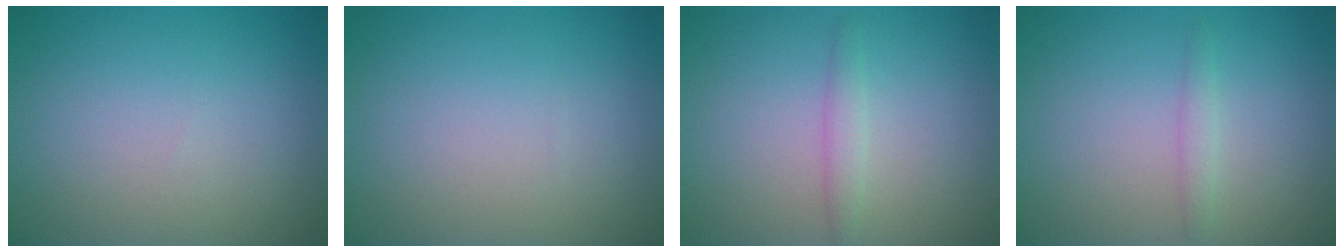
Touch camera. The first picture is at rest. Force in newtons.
{"total": 0.0}
{"total": 1.4, "press": 1.4, "slide": 0.0}
{"total": 1.0, "press": 1.0, "slide": 0.1}